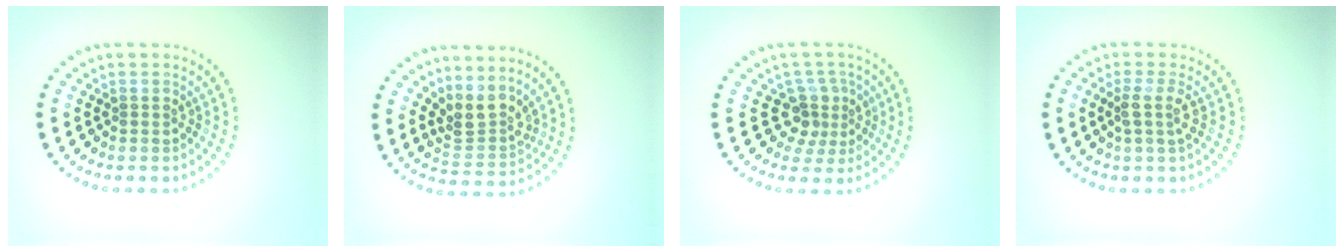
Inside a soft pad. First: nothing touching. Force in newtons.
{"total": 3.2, "press": 2.4, "slide": 2.1}
{"total": 3.1, "press": 2.3, "slide": 2.2}
{"total": 1.9, "press": 1.4, "slide": 1.3}